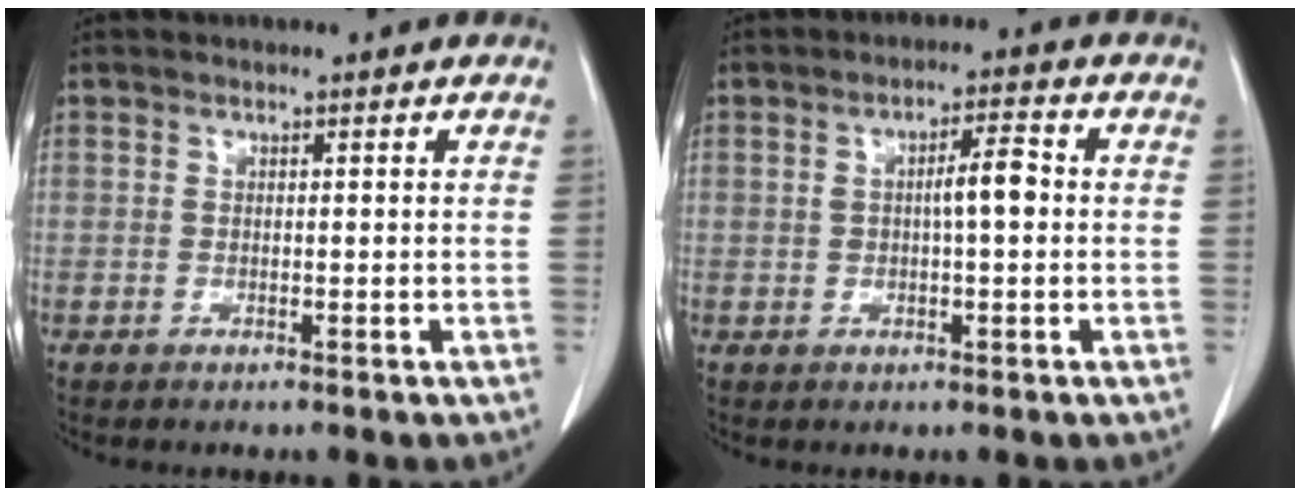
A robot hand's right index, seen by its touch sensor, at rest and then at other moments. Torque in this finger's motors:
{"motor_torque": [0.18, 0.04, 0.13, 0.05]}